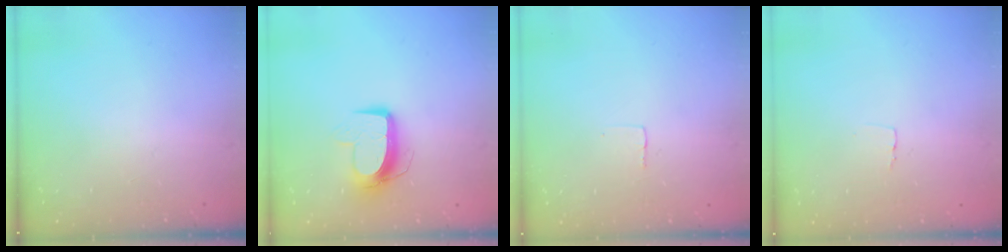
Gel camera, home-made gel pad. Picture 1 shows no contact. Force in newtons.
{"total": 10.2, "press": 10.2, "slide": 0.6}
{"total": 2.4, "press": 2.4, "slide": 0.1}
{"total": 2.6, "press": 2.6, "slide": 0.1}